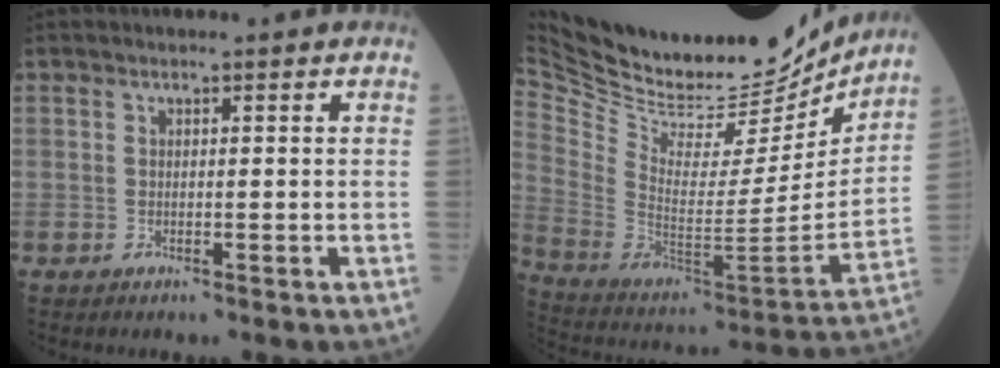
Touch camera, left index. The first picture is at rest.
{"total": 31.3, "force": [26.7, 10.0, 12.9], "torque": [-0.265, -0.042, 0.412]}